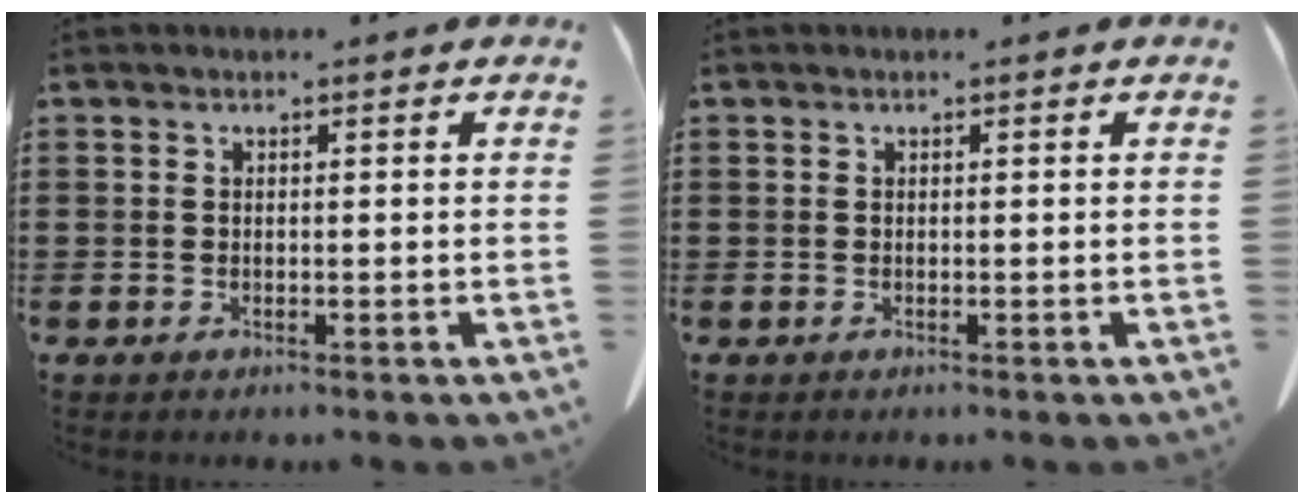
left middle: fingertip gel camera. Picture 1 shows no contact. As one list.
[{"total": 0.0}]